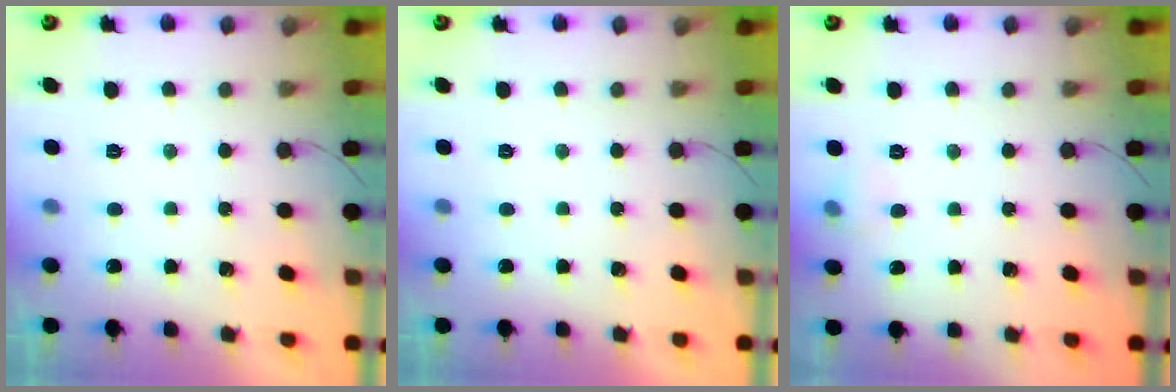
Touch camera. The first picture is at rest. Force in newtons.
{"total": 0.0}
{"total": 4.0, "press": 3.7, "slide": 1.5}